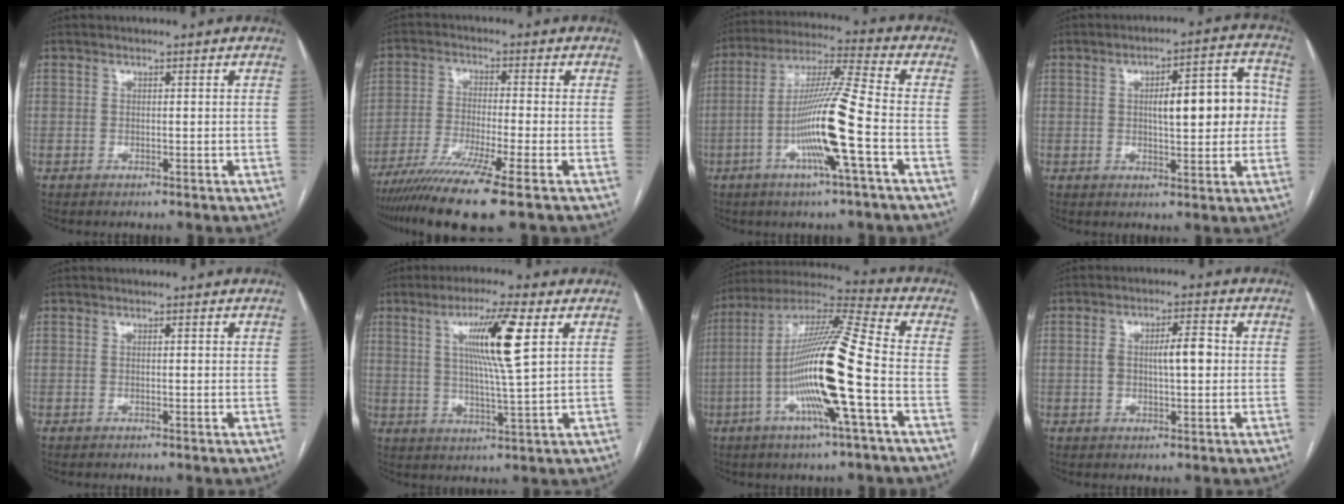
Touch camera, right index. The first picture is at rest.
{"total": 11.7, "force": [-8.1, -1.2, 8.4], "torque": [-0.149, -0.031, -0.135]}
{"total": 13.7, "force": [-4.1, -0.9, 13.0], "torque": [-0.250, -0.001, -0.083]}
{"total": 10.7, "force": [0.7, 3.1, 10.2], "torque": [-0.135, 0.029, 0.012]}
{"total": 0.5, "force": [0.2, 0.1, 0.5], "torque": [-0.010, 0.000, 0.000]}
{"total": 10.7, "force": [3.5, -0.4, 10.1], "torque": [-0.179, 0.000, 0.060]}
{"total": 18.7, "force": [-4.3, -0.1, 18.1], "torque": [-0.352, -0.004, -0.092]}
{"total": 5.9, "force": [0.3, 1.9, 5.6], "torque": [-0.100, 0.016, 0.008]}